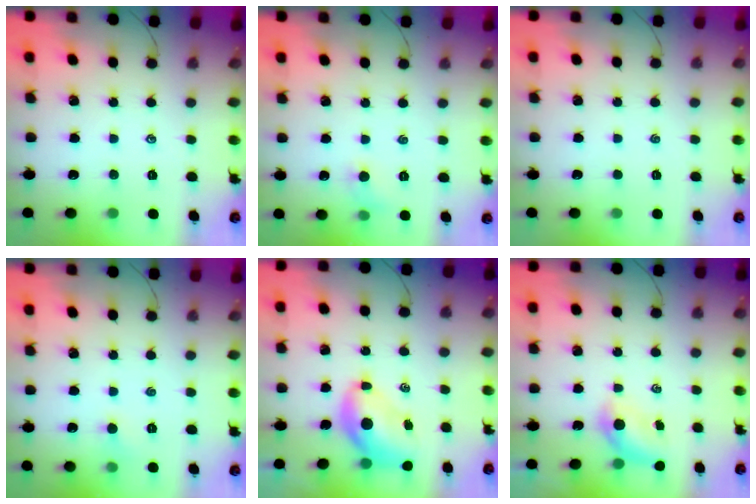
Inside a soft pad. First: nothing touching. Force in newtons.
{"total": 4.9, "press": 4.6, "slide": 1.7}
{"total": 0.0}
{"total": 3.7, "press": 3.5, "slide": 1.2}
{"total": 7.4, "press": 7.2, "slide": 1.8}
{"total": 4.6, "press": 4.5, "slide": 0.9}